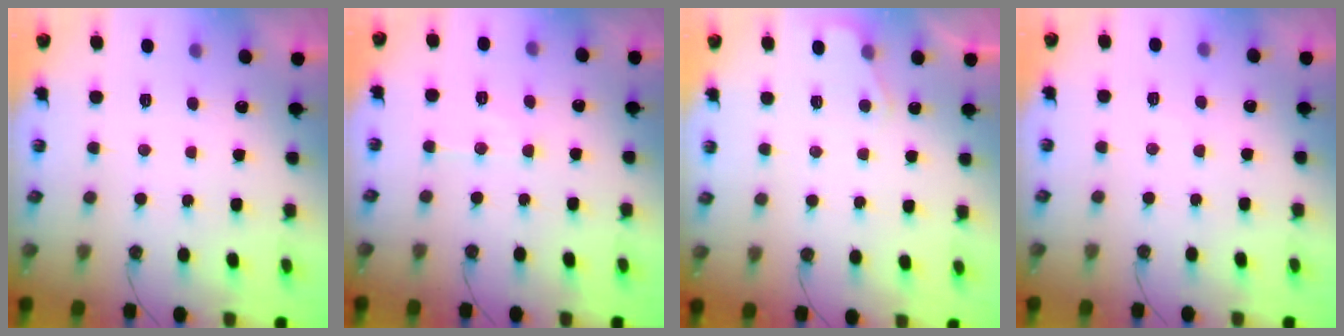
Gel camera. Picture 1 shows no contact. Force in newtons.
{"total": 6.9, "press": 6.9, "slide": 0.4}
{"total": 4.4, "press": 4.3, "slide": 0.6}
{"total": 2.0, "press": 2.0, "slide": 0.3}